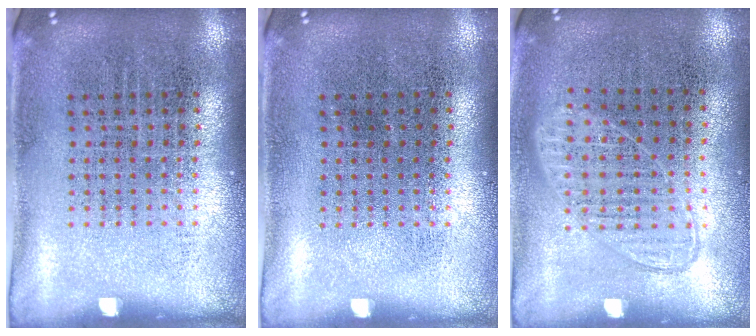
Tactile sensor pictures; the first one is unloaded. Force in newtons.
{"total": 0.0}
{"total": 0.9, "press": 0.9, "slide": 0.3}